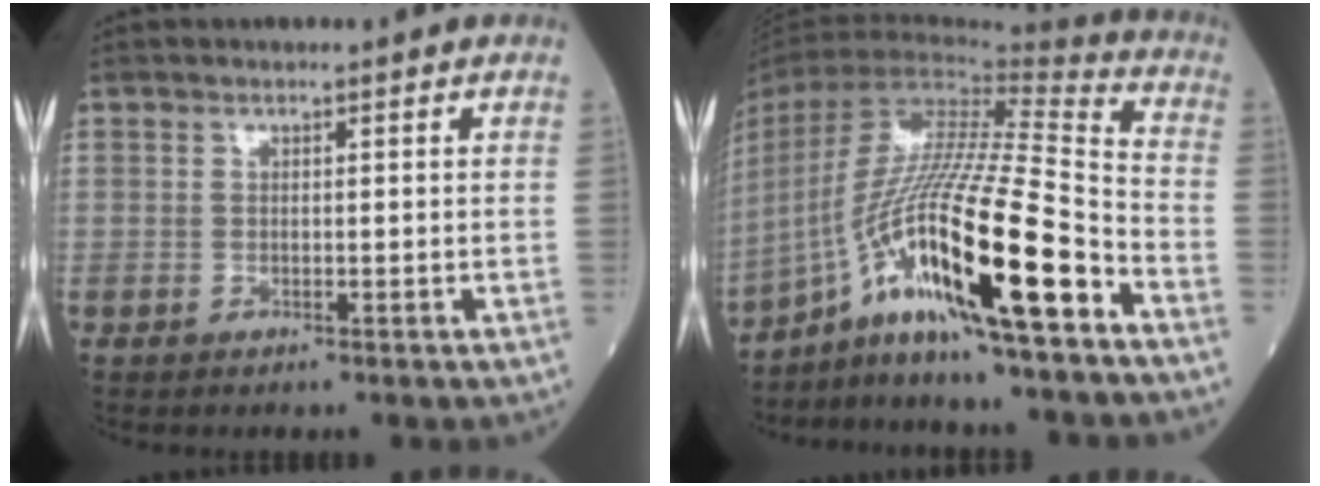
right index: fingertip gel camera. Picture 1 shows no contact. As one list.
[{"total": 21.6, "force": [-10.8, 0.5, 18.7], "torque": [-0.365, -0.016, -0.199]}]